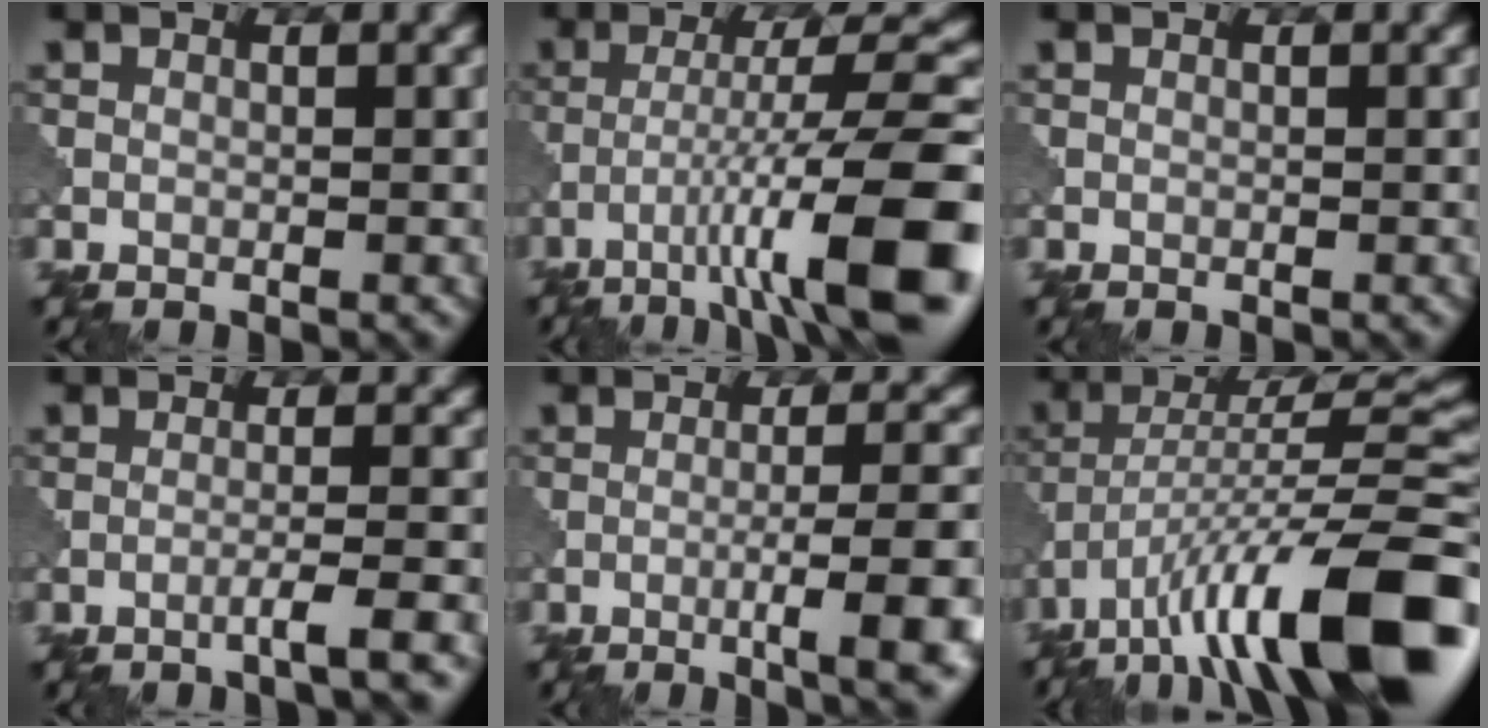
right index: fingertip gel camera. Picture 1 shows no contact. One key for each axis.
{"total": 12.1, "fx": -5.4, "fy": 2.1, "fz": 10.6, "tx": -0.160, "ty": 0.014, "tz": -0.077}
{"total": 0.0}
{"total": 2.8, "fx": -1.7, "fy": 0.1, "fz": 2.3, "tx": -0.022, "ty": 0.011, "tz": -0.044}
{"total": 7.6, "fx": -2.9, "fy": 1.3, "fz": 6.9, "tx": -0.086, "ty": 0.009, "tz": -0.042}
{"total": 15.0, "fx": -8.0, "fy": 4.1, "fz": 12.0, "tx": -0.196, "ty": 0.017, "tz": -0.130}